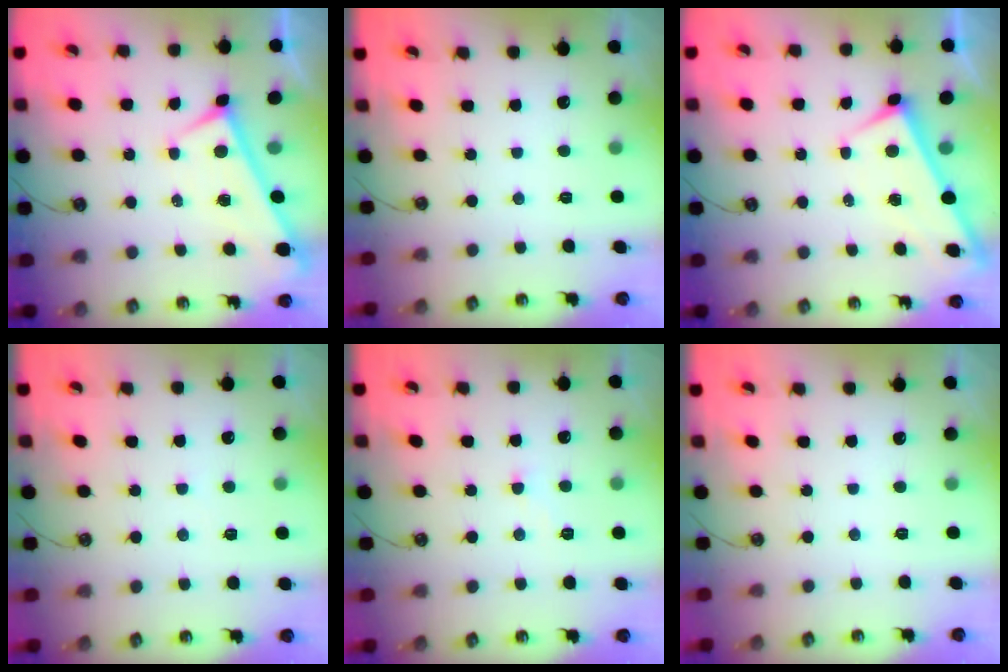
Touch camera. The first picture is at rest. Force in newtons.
{"total": 0.0}
{"total": 1.4, "press": 1.3, "slide": 0.3}
{"total": 2.9, "press": 2.9, "slide": 0.3}
{"total": 0.5, "press": 0.2, "slide": 0.5}
{"total": 0.0}